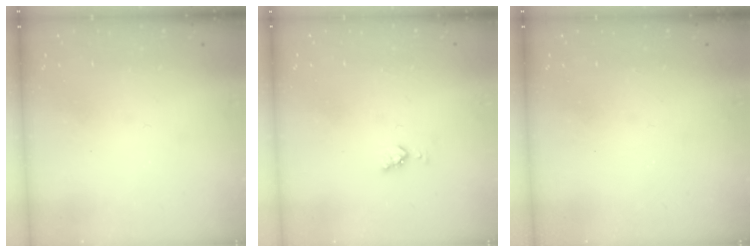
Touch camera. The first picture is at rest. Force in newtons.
{"total": 3.6, "press": 3.5, "slide": 0.9}
{"total": 0.0}